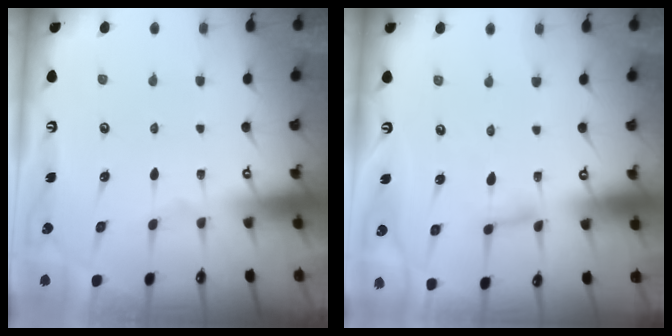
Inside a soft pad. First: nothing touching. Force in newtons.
{"total": 2.4, "press": 2.4, "slide": 0.1}